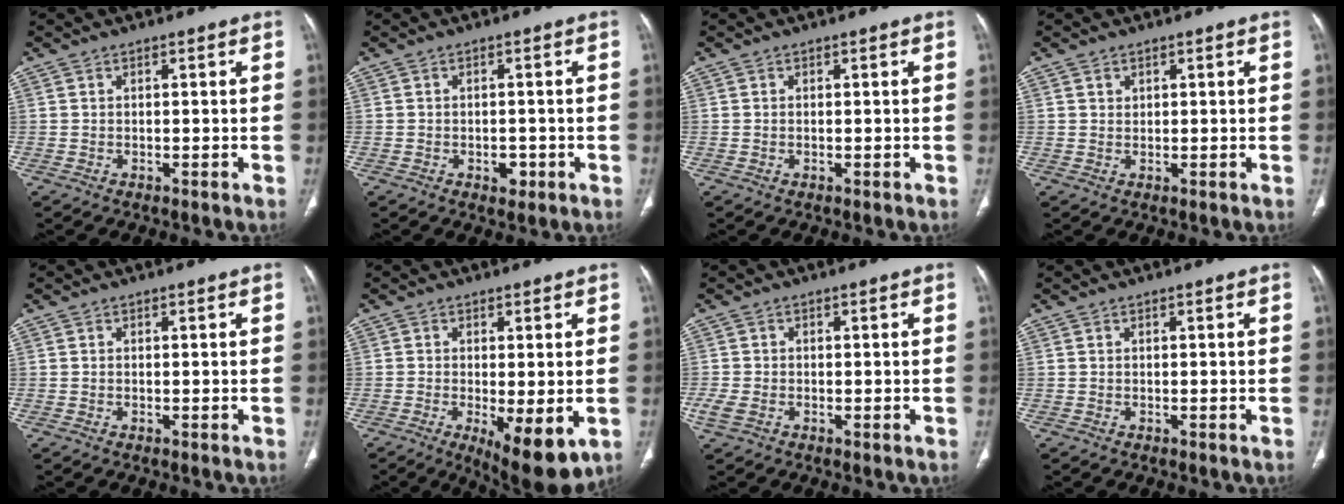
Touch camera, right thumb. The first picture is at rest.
{"total": 2.5, "force": [-1.0, 1.7, 1.5], "torque": [-0.011, 0.003, -0.008]}
{"total": 0.0}
{"total": 1.0, "force": [0.6, 0.7, 0.1], "torque": [0.008, -0.003, 0.010]}
{"total": 0.0}
{"total": 10.2, "force": [-3.1, 3.4, 9.2], "torque": [-0.135, -0.023, -0.039]}
{"total": 2.9, "force": [-1.0, 1.9, 2.0], "torque": [-0.056, 0.003, -0.017]}
{"total": 0.0}